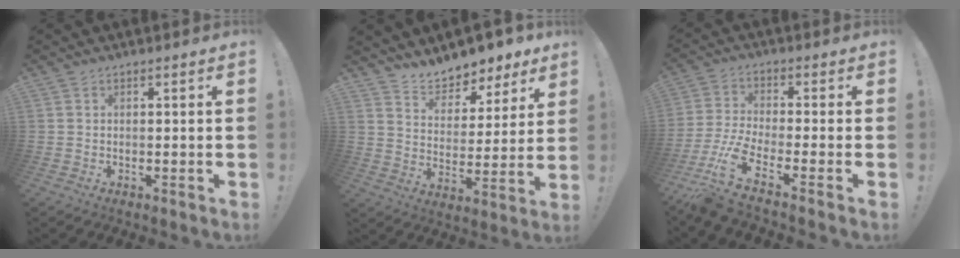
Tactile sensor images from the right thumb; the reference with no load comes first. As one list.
[{"total": 9.2, "force": [8.6, 3.1, 1.1], "torque": [-0.024, -0.082, 0.157]}, {"total": 8.3, "force": [-4.9, 2.1, 6.5], "torque": [-0.149, -0.003, -0.094]}]